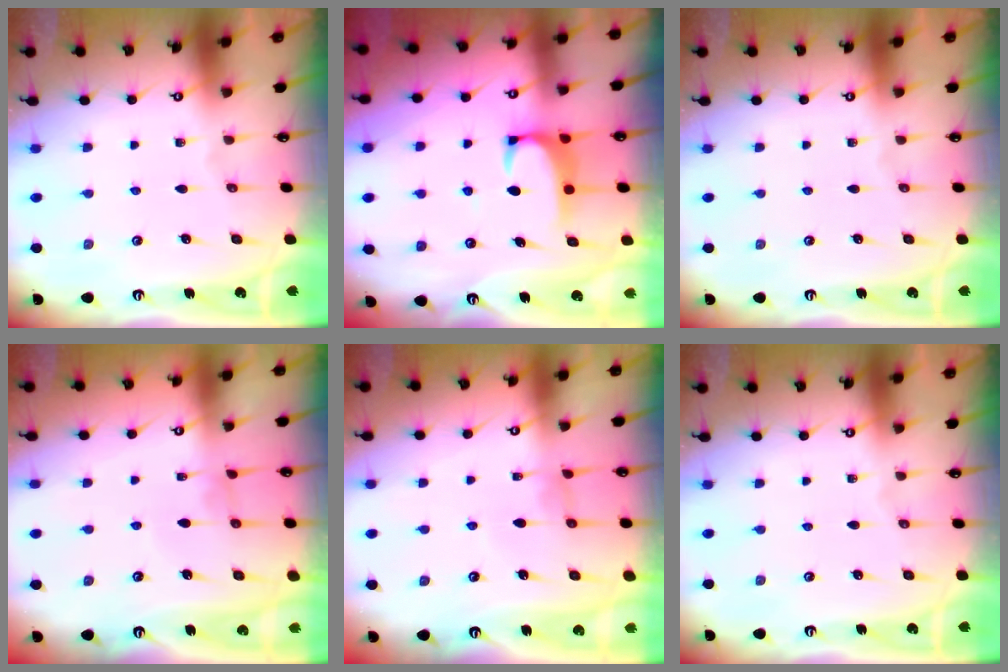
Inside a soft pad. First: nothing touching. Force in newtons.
{"total": 2.0, "press": 2.0, "slide": 0.3}
{"total": 0.0}
{"total": 0.0}
{"total": 1.1, "press": 0.9, "slide": 0.5}
{"total": 0.0}